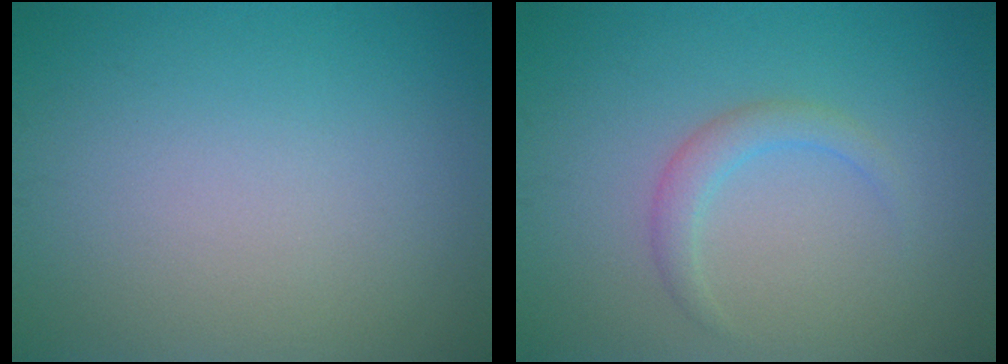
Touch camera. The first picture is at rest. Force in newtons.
{"total": 1.8, "press": 1.8, "slide": 0.2}